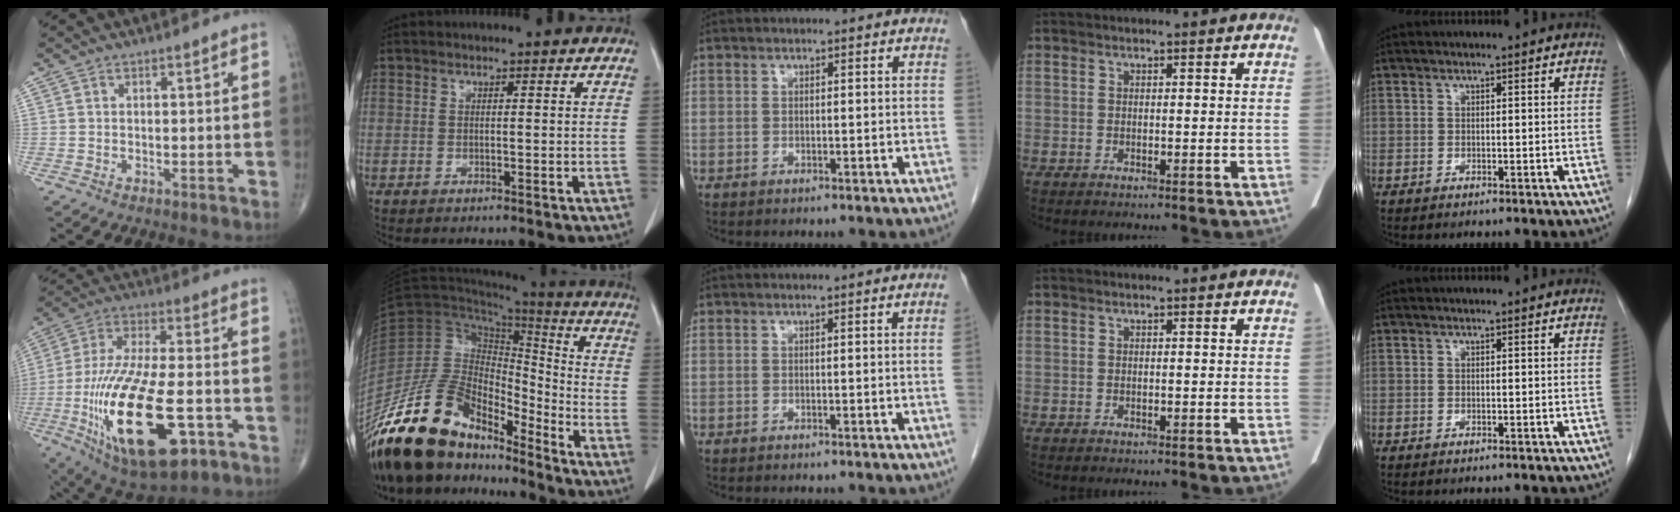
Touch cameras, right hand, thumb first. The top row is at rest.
{"thumb": {"total": 27.0, "force": [-8.6, 10.9, 23.1], "torque": [-0.500, 0.001, -0.130]}, "index": {"total": 20.0, "force": [-16.6, 7.4, 8.4], "torque": [-0.162, 0.031, -0.302]}, "middle": {"total": 0.6, "force": [-0.1, -0.3, 0.6], "torque": [-0.004, 0.001, -0.001]}}